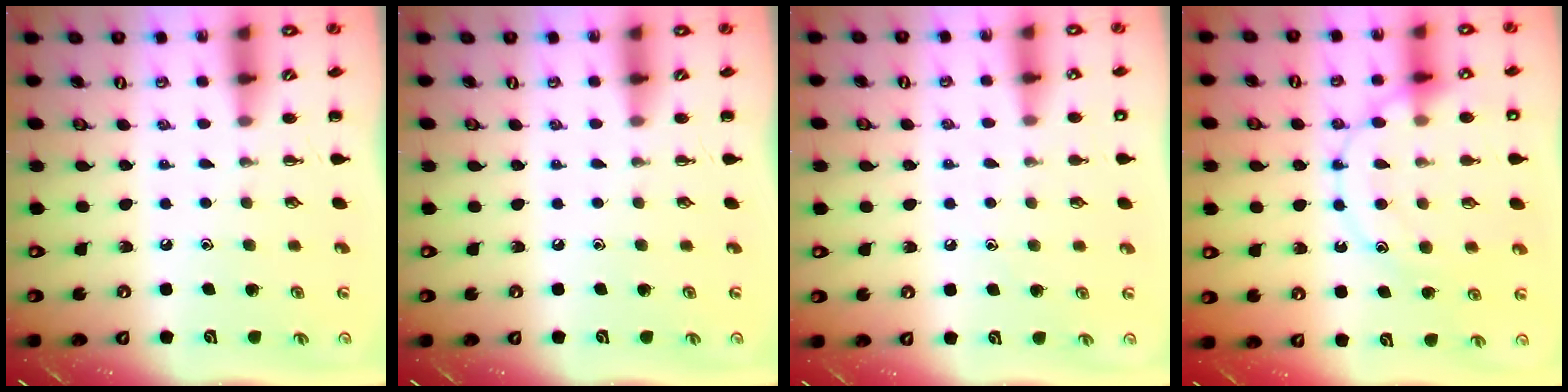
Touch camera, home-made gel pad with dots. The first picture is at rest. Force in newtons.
{"total": 0.0}
{"total": 6.2, "press": 6.0, "slide": 1.7}
{"total": 16.7, "press": 16.6, "slide": 1.5}